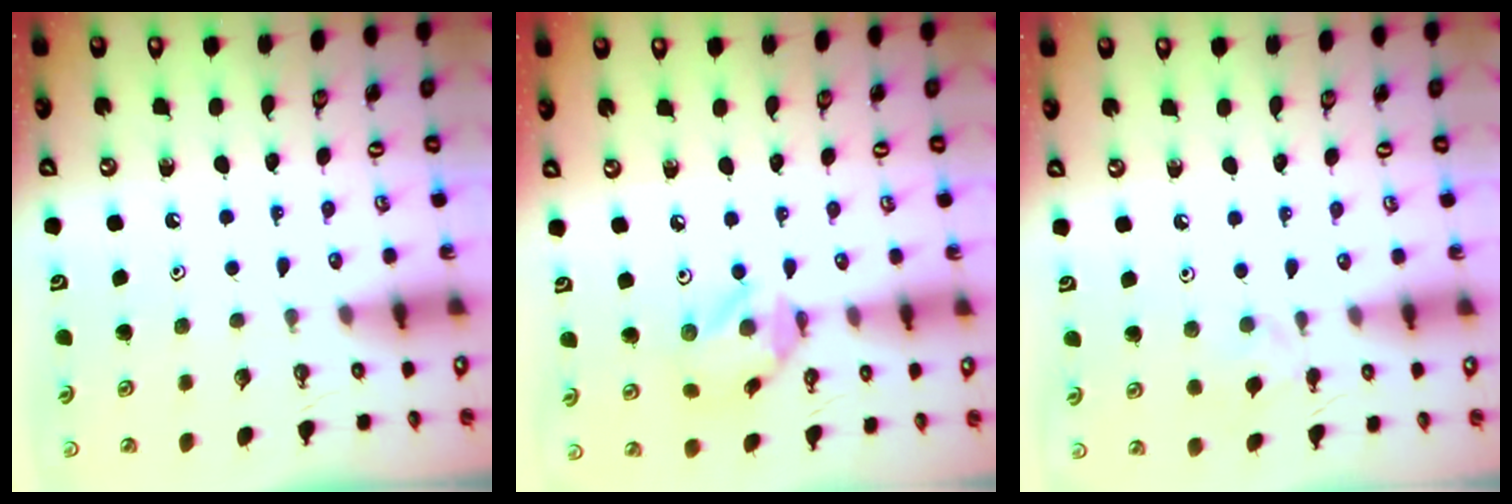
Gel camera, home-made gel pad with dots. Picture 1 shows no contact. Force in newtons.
{"total": 7.8, "press": 7.8, "slide": 0.5}
{"total": 1.8, "press": 1.7, "slide": 0.5}